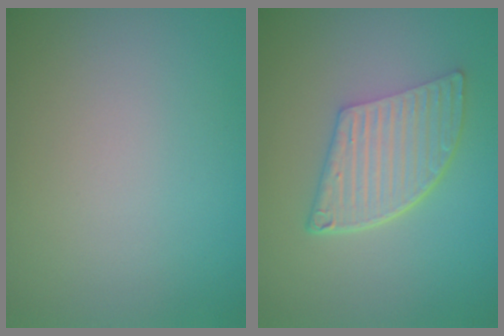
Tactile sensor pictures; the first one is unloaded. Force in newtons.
{"total": 5.9, "press": 4.3, "slide": 4.0}